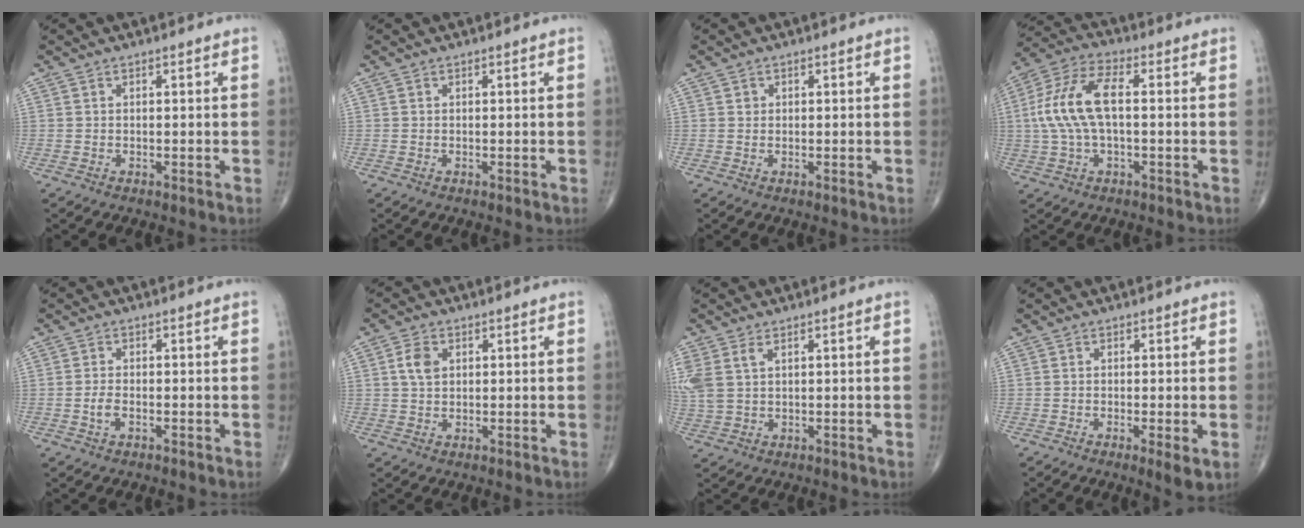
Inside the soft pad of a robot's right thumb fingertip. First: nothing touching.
{"total": 0.0}
{"total": 1.1, "force": [0.3, 1.0, 0.3], "torque": [0.002, 0.001, 0.003]}
{"total": 12.3, "force": [0.5, 5.7, 10.9], "torque": [-0.240, 0.034, 0.006]}
{"total": 2.3, "force": [-0.7, 1.1, 1.9], "torque": [-0.042, 0.005, -0.015]}
{"total": 3.9, "force": [1.0, 2.7, 2.6], "torque": [-0.048, -0.001, 0.018]}
{"total": 6.4, "force": [2.3, 3.7, 4.7], "torque": [-0.132, 0.012, 0.057]}
{"total": 3.5, "force": [-1.0, 0.6, 3.3], "torque": [-0.058, -0.013, -0.019]}